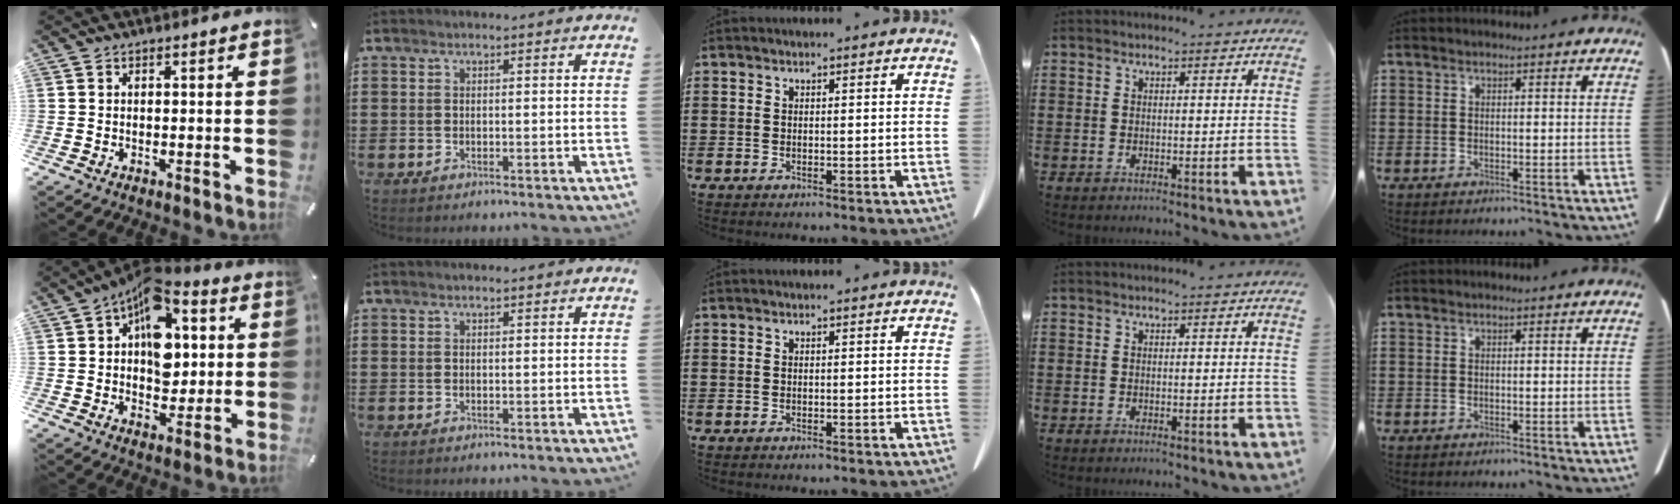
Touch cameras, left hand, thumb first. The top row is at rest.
{"thumb": {"total": 15.0, "force": [4.6, 9.9, 10.2], "torque": [-0.146, -0.025, 0.082]}, "index": {"total": 0.7, "force": [0.6, 0.0, 0.3], "torque": [-0.008, -0.001, 0.013]}}